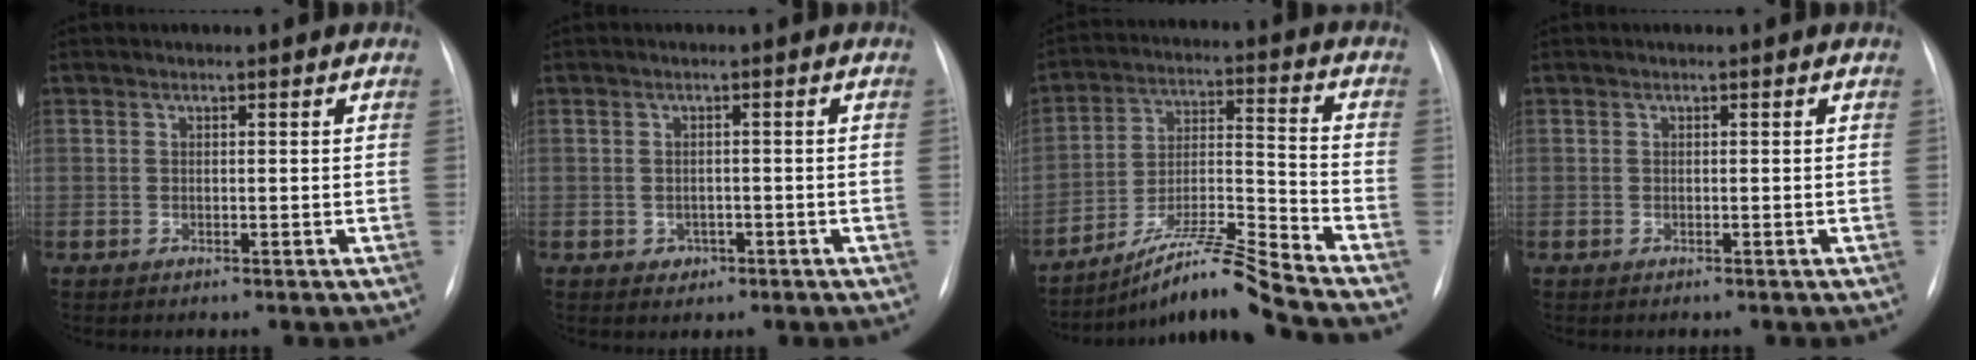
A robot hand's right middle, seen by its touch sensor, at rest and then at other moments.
{"total": 1.8, "force": [-0.8, 1.5, 0.5], "torque": [-0.004, 0.006, -0.007]}
{"total": 12.2, "force": [-10.7, -2.4, 5.3], "torque": [-0.095, 0.002, -0.190]}
{"total": 0.0}